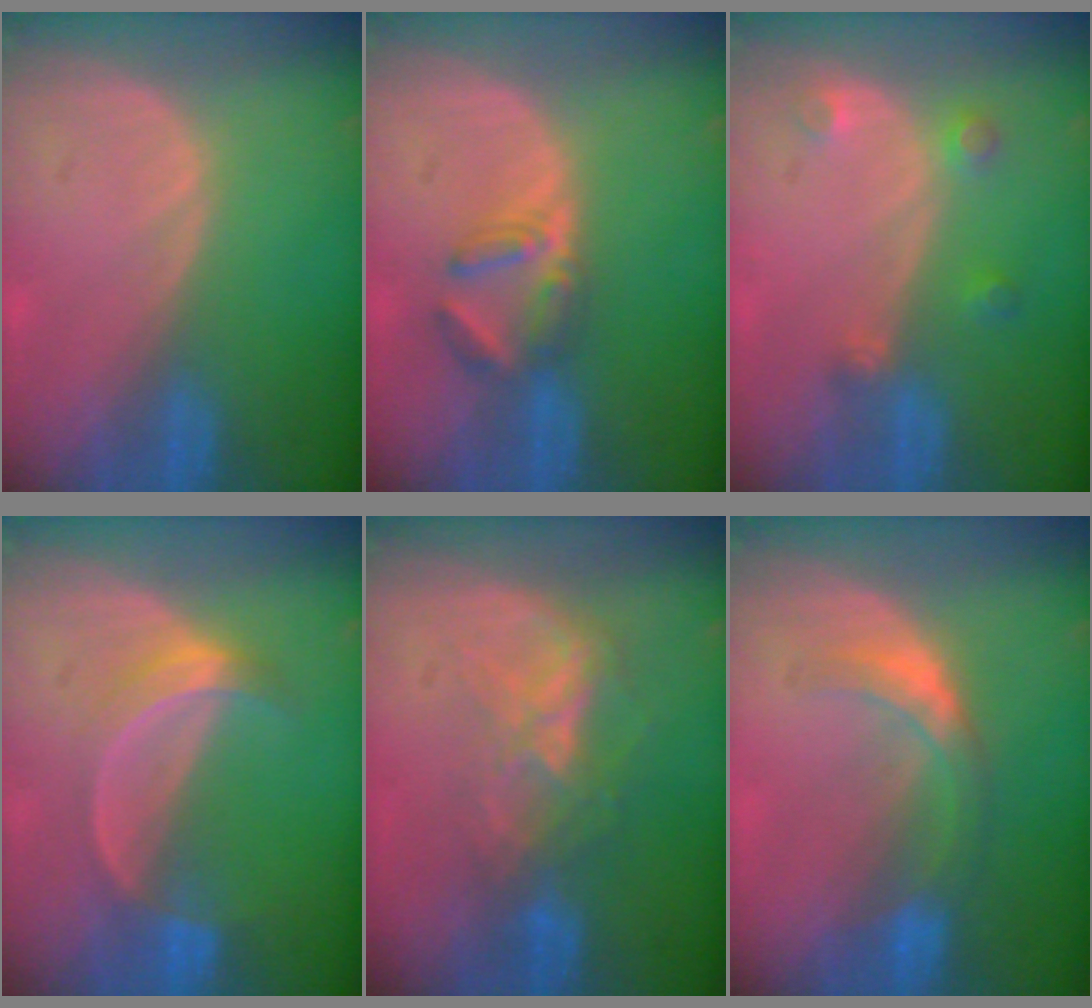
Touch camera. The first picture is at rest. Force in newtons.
{"total": 4.4, "press": 4.3, "slide": 1.1}
{"total": 2.9, "press": 2.8, "slide": 0.8}
{"total": 5.1, "press": 4.8, "slide": 2.0}
{"total": 6.6, "press": 5.9, "slide": 2.9}
{"total": 5.9, "press": 5.2, "slide": 2.8}